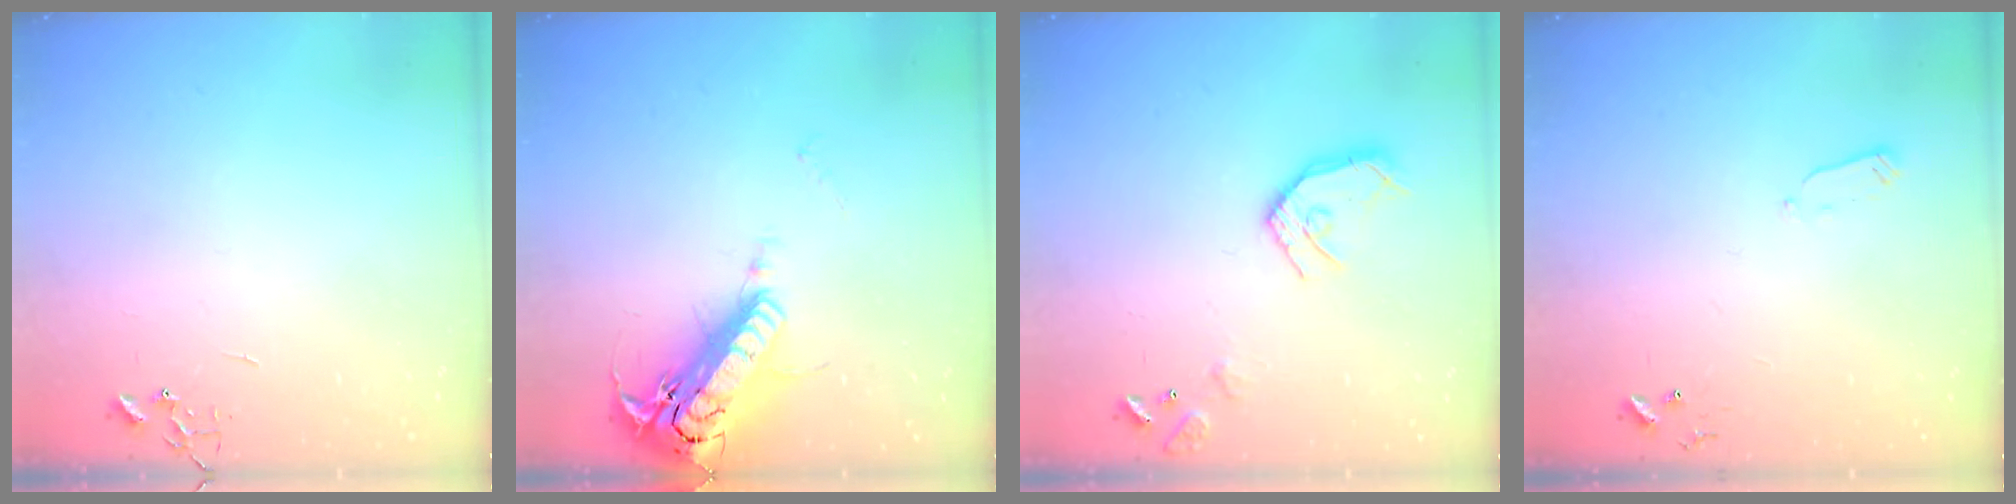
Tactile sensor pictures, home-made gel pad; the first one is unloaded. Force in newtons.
{"total": 21.3, "press": 20.9, "slide": 4.0}
{"total": 12.7, "press": 12.6, "slide": 1.6}
{"total": 2.4, "press": 2.3, "slide": 0.4}